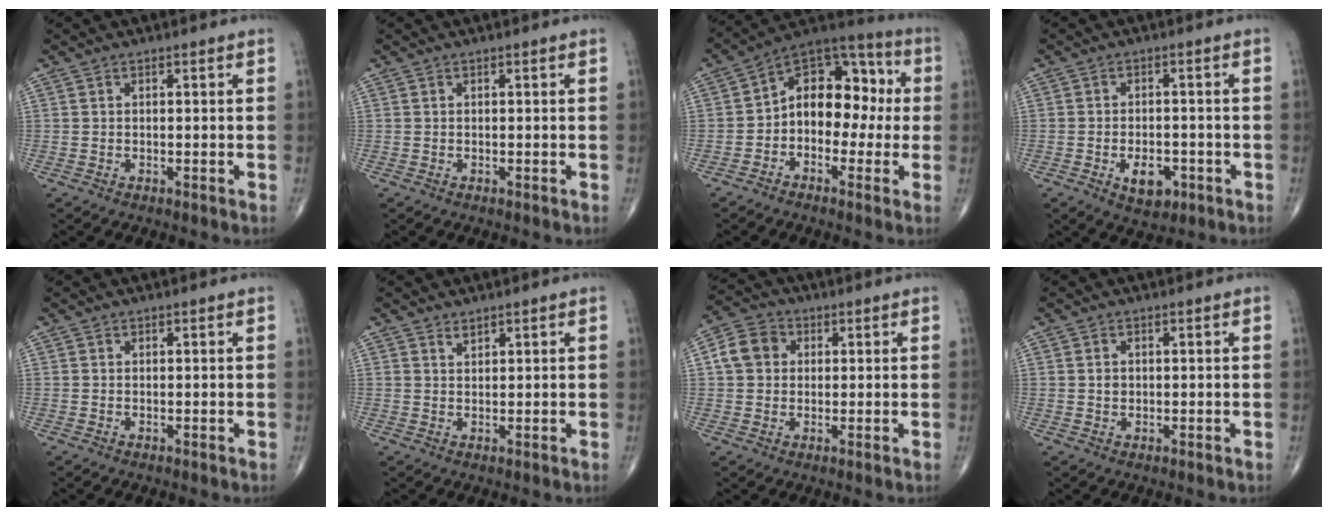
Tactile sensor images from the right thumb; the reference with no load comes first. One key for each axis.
{"total": 0.0}
{"total": 13.8, "fx": -0.7, "fy": 9.4, "fz": 10.1, "tx": -0.108, "ty": 0.050, "tz": -0.030}
{"total": 5.8, "fx": -2.3, "fy": 3.4, "fz": 4.1, "tx": -0.049, "ty": 0.006, "tz": -0.029}
{"total": 0.0}
{"total": 1.2, "fx": 1.1, "fy": 0.3, "fz": 0.3, "tx": -0.001, "ty": -0.010, "tz": 0.019}
{"total": 6.7, "fx": 1.2, "fy": 5.6, "fz": 3.3, "tx": -0.054, "ty": 0.011, "tz": 0.013}
{"total": 1.4, "fx": 0.2, "fy": 1.1, "fz": 0.8, "tx": -0.012, "ty": 0.000, "tz": 0.006}